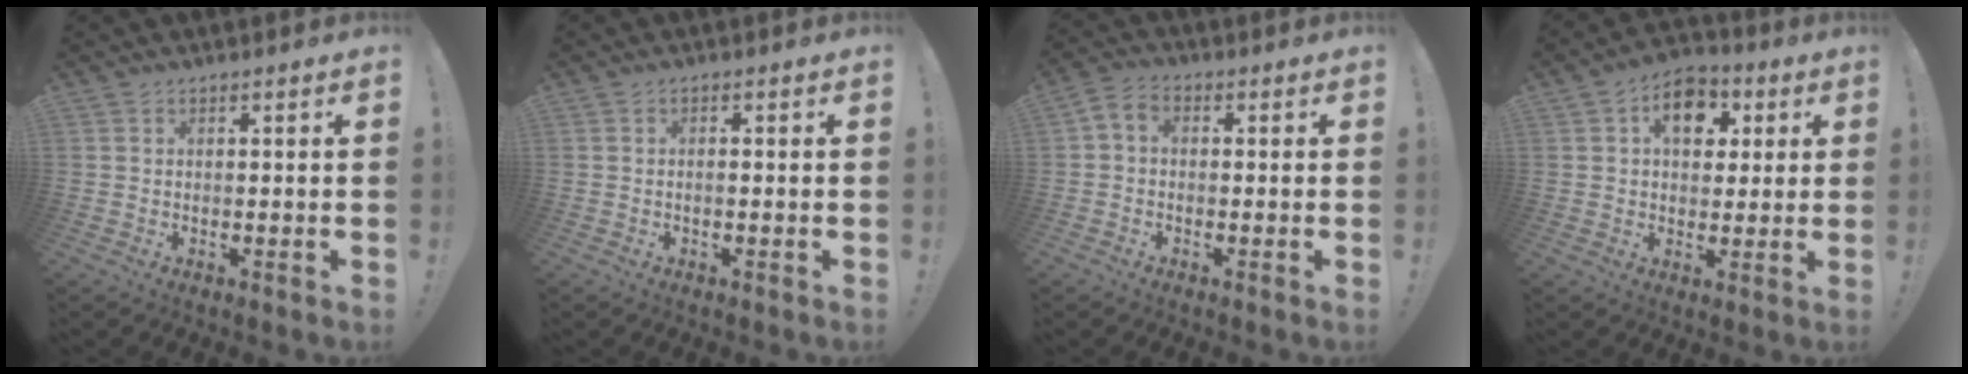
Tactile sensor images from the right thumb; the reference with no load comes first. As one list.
[{"total": 1.2, "force": [-0.7, -0.2, 1.0], "torque": [-0.022, 0.002, -0.011]}, {"total": 3.2, "force": [-0.4, 2.2, 2.3], "torque": [-0.048, 0.003, -0.006]}, {"total": 10.8, "force": [3.5, 7.9, 6.5], "torque": [-0.078, -0.006, 0.060]}]